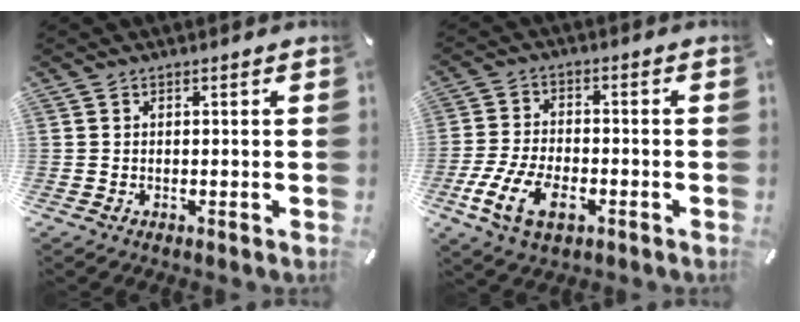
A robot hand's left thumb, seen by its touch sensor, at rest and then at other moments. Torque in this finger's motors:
{"motor_torque": [0.71, 3.02, 1.27, 0.92, 0.15]}